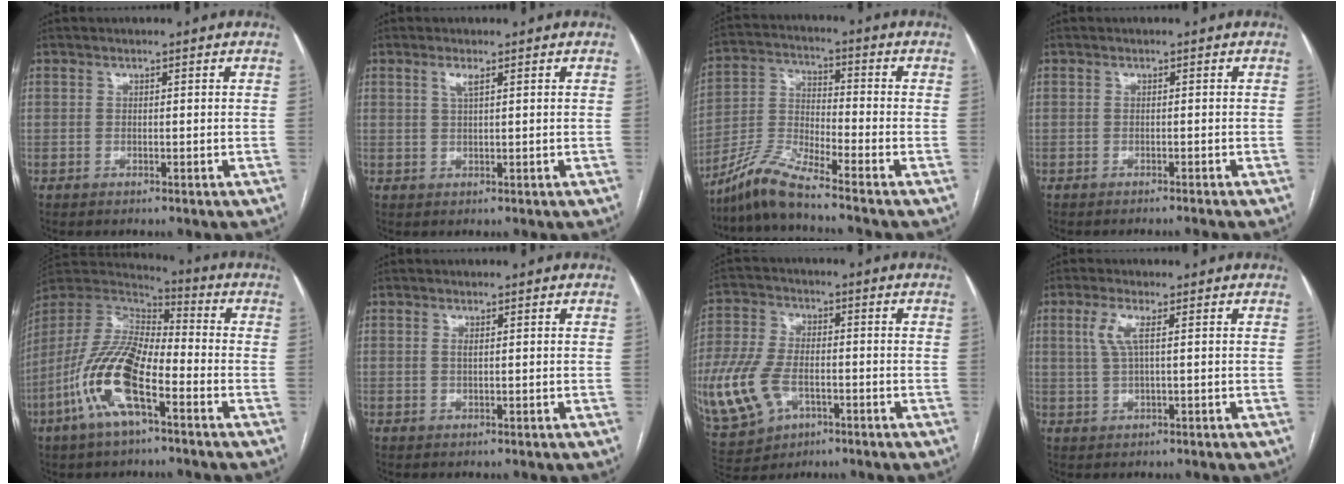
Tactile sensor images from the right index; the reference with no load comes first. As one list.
[{"total": 1.8, "force": [0.9, 0.1, 1.5], "torque": [-0.037, 0.002, 0.019]}, {"total": 8.2, "force": [-7.2, -0.9, 3.8], "torque": [-0.087, -0.014, -0.146]}, {"total": 1.8, "force": [-1.7, -0.6, 0.4], "torque": [-0.001, 0.000, -0.023]}, {"total": 15.5, "force": [-6.2, 4.7, 13.4], "torque": [-0.289, -0.005, -0.120]}, {"total": 0.7, "force": [0.2, 0.1, 0.6], "torque": [-0.016, 0.000, 0.005]}, {"total": 14.9, "force": [-4.4, 9.6, 10.5], "torque": [-0.260, -0.001, -0.073]}, {"total": 3.6, "force": [1.1, 0.4, 3.4], "torque": [-0.080, 0.009, 0.026]}]